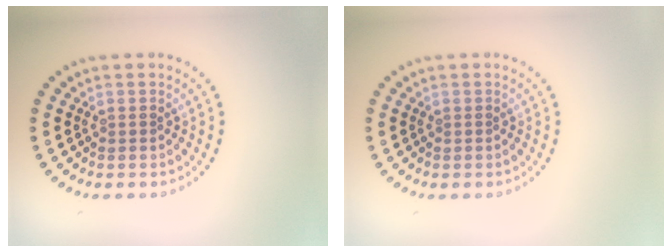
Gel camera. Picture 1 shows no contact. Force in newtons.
{"total": 0.0}